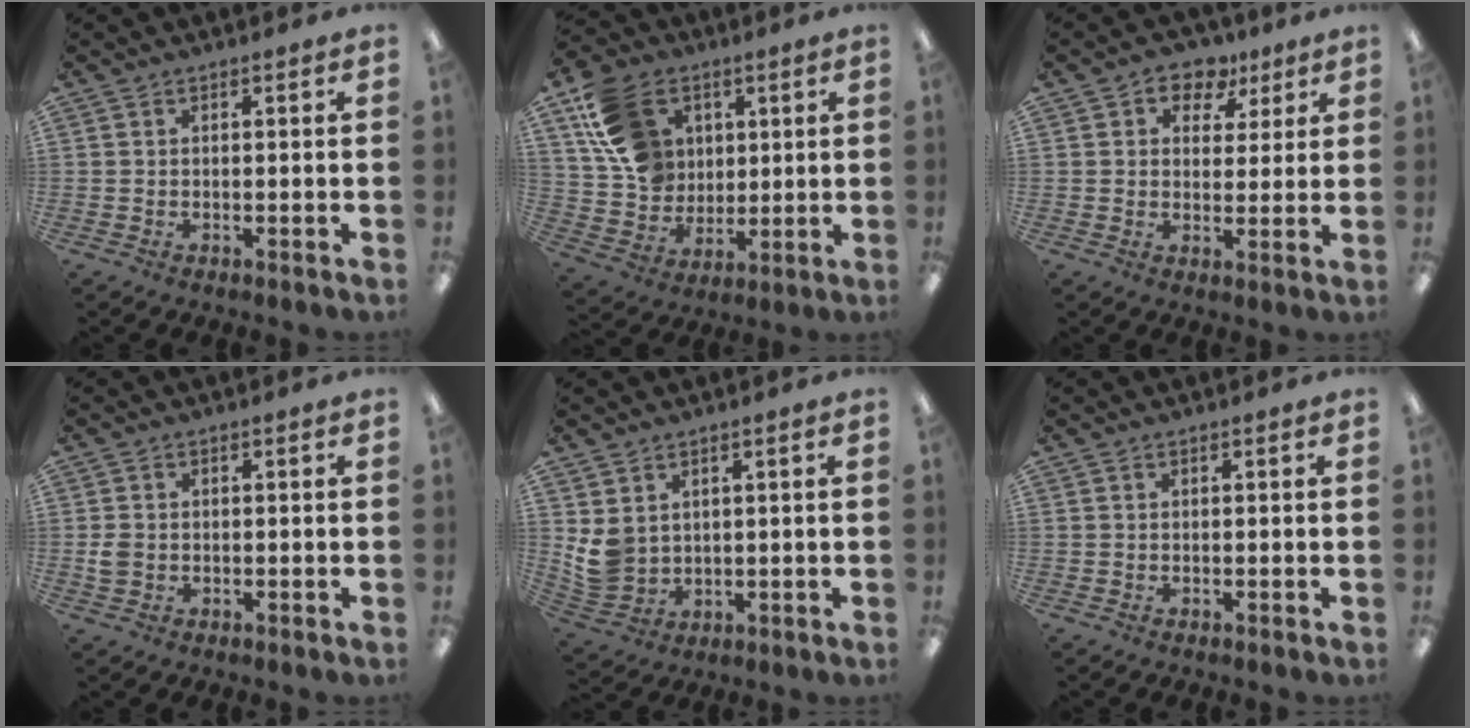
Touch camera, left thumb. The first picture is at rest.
{"total": 16.1, "force": [6.6, 12.7, 7.5], "torque": [-0.146, -0.009, 0.137]}
{"total": 7.4, "force": [4.4, 5.3, 2.6], "torque": [-0.034, -0.023, 0.076]}
{"total": 2.6, "force": [-0.1, 2.2, 1.3], "torque": [-0.015, 0.001, -0.003]}
{"total": 6.2, "force": [2.4, 5.1, 2.6], "torque": [-0.063, -0.010, 0.049]}
{"total": 0.0}